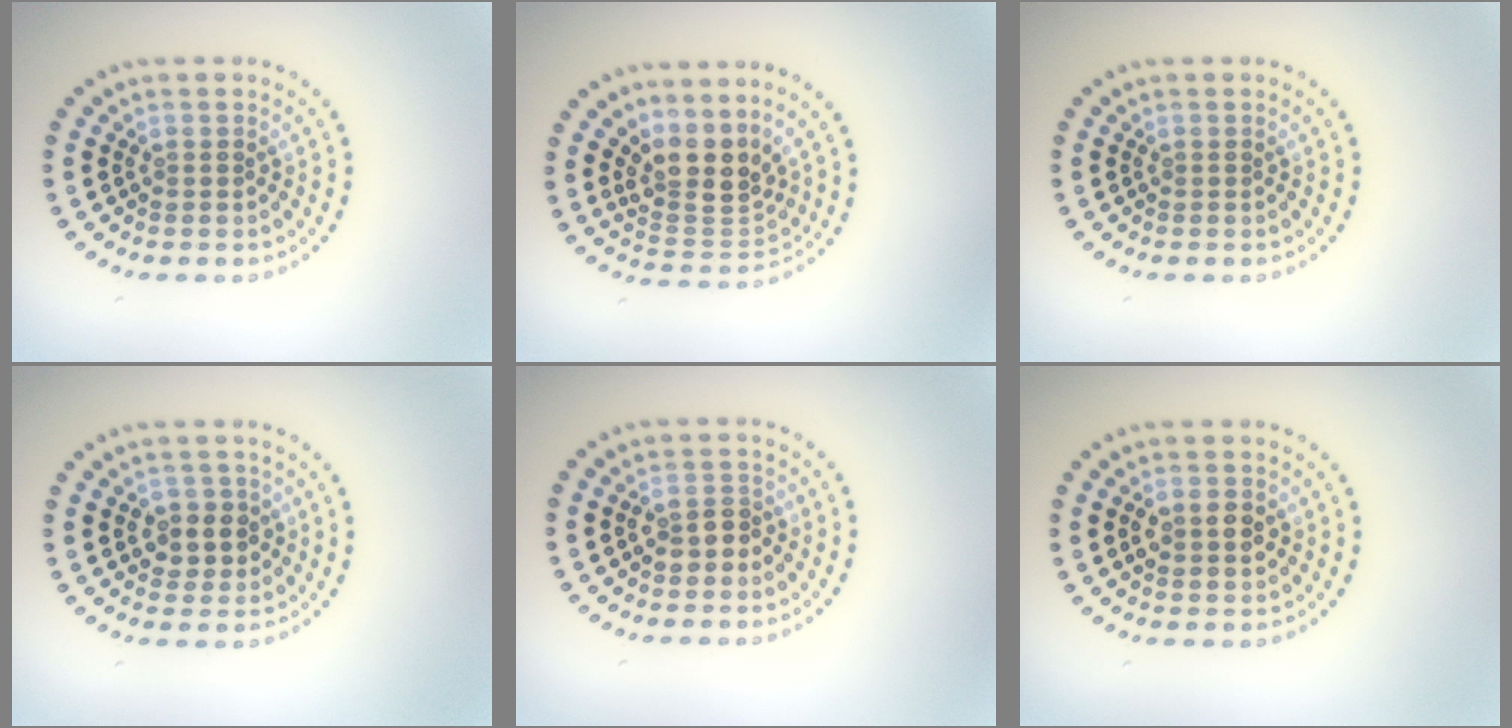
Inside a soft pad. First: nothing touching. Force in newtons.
{"total": 3.8, "press": 2.9, "slide": 2.4}
{"total": 0.0}
{"total": 2.8, "press": 2.6, "slide": 0.9}
{"total": 2.0, "press": 1.9, "slide": 0.7}
{"total": 2.9, "press": 2.9, "slide": 0.2}